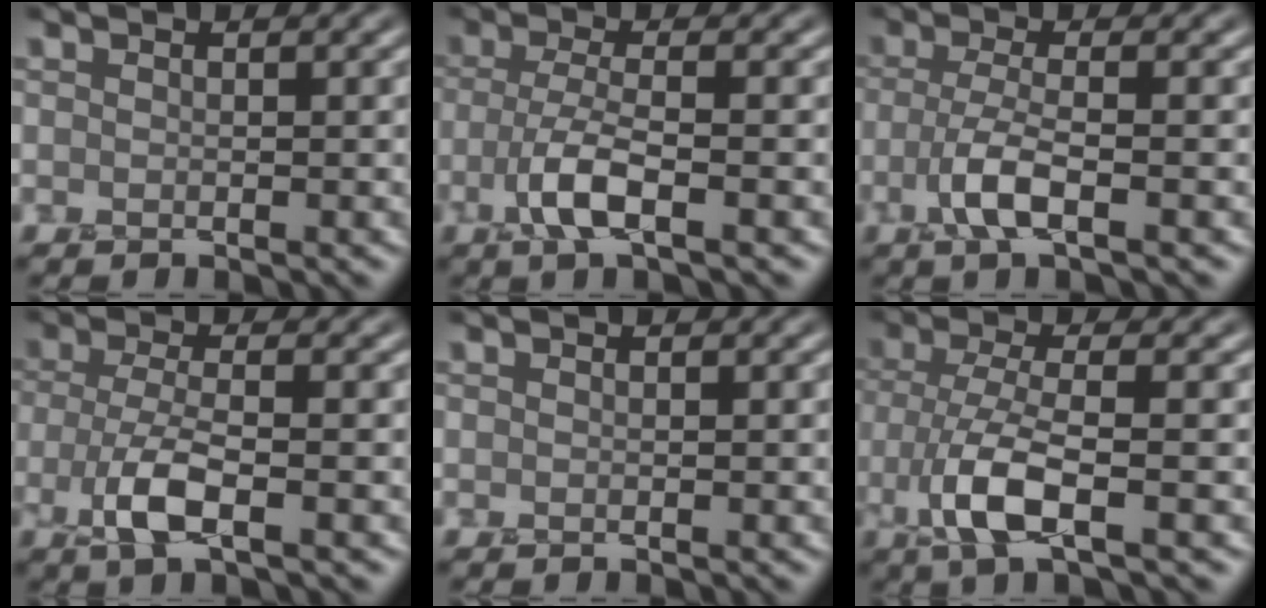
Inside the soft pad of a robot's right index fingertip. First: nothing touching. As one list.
[{"total": 3.7, "force": [-1.6, 1.1, 3.2], "torque": [-0.071, 0.006, -0.037]}, {"total": 3.3, "force": [-1.4, 0.9, 2.9], "torque": [-0.065, 0.005, -0.032]}, {"total": 4.0, "force": [-1.5, 1.4, 3.4], "torque": [-0.081, 0.002, -0.032]}, {"total": 0.0}, {"total": 4.8, "force": [-1.3, 1.6, 4.3], "torque": [-0.102, 0.001, -0.025]}]